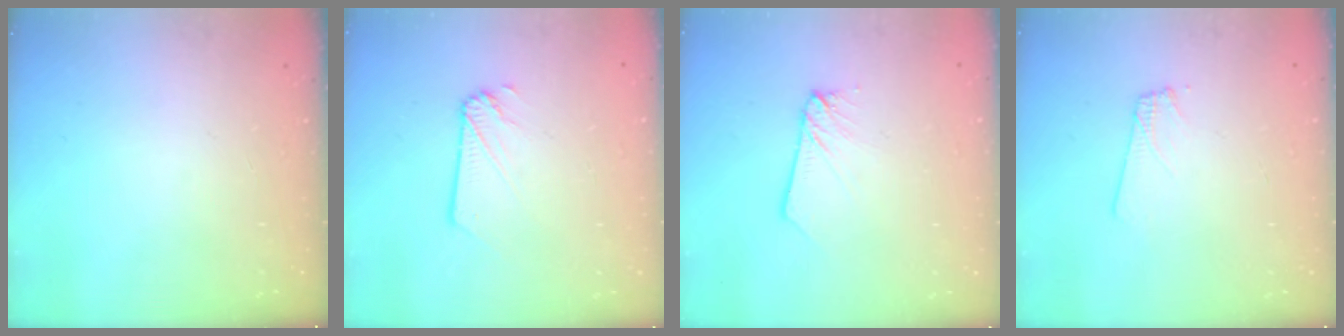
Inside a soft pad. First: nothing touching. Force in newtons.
{"total": 2.1, "press": 2.1, "slide": 0.2}
{"total": 2.2, "press": 2.2, "slide": 0.1}
{"total": 3.2, "press": 3.2, "slide": 0.4}